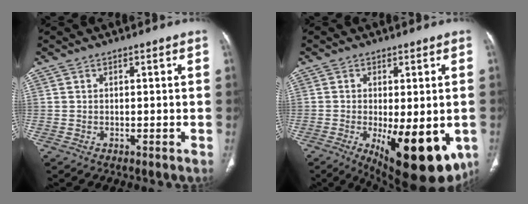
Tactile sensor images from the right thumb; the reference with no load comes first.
{"total": 17.5, "force": [-5.7, 7.0, 15.0], "torque": [-0.169, -0.021, -0.062]}